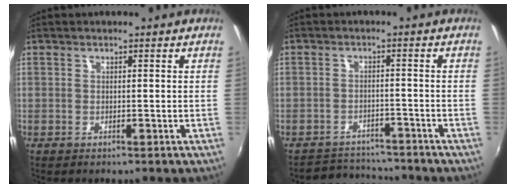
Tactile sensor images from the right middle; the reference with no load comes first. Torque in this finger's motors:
{"motor_torque": [0.07, -0.33, -0.27, -0.10]}